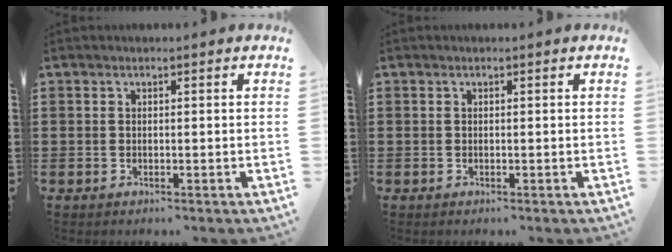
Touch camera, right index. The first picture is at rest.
{"total": 0.0}